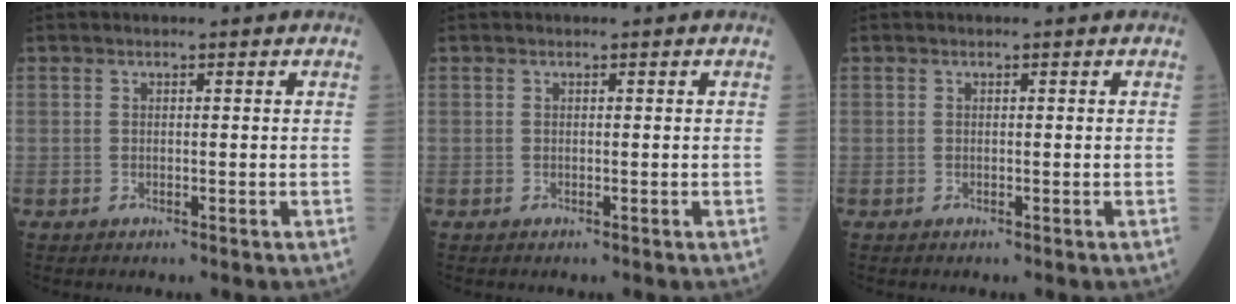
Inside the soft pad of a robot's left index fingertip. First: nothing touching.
{"total": 0.0}
{"total": 0.0}